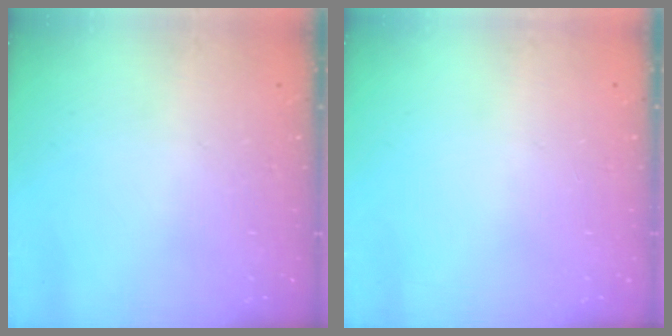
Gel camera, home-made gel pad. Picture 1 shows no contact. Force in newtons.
{"total": 0.0}